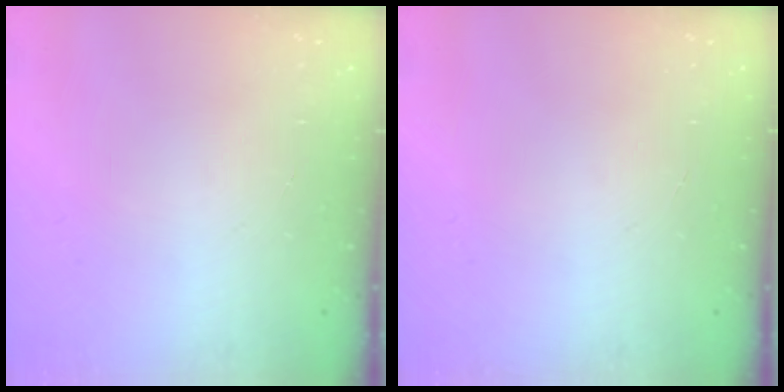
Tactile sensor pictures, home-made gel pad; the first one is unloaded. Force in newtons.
{"total": 0.0}